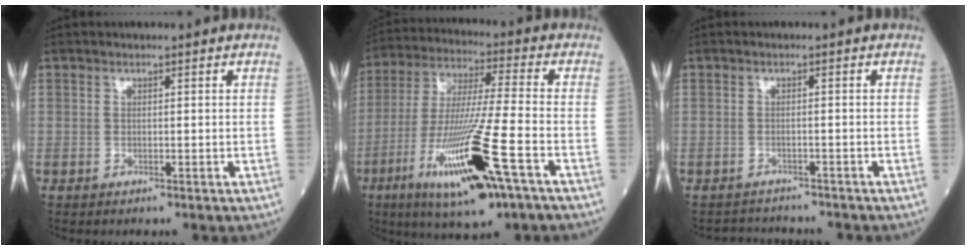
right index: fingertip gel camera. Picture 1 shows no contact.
{"total": 18.2, "force": [-7.9, 1.1, 16.4], "torque": [-0.335, -0.036, -0.138]}
{"total": 4.1, "force": [-4.1, 0.4, -0.1], "torque": [0.004, 0.000, -0.060]}